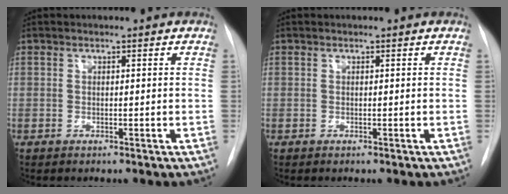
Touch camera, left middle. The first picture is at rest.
{"total": 0.0}